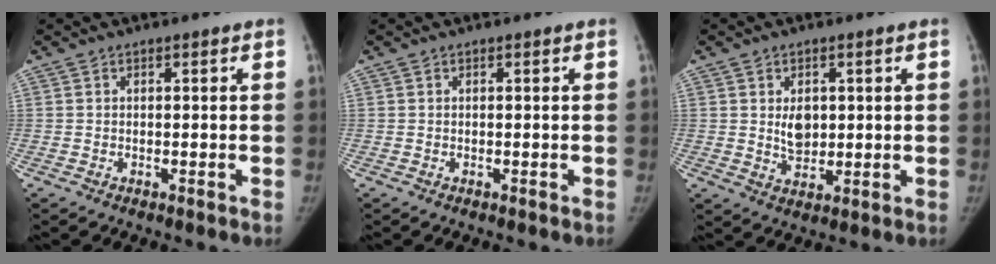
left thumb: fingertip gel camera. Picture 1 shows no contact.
{"total": 0.0}
{"total": 4.8, "force": [0.8, 3.5, 3.3], "torque": [-0.033, -0.009, 0.019]}